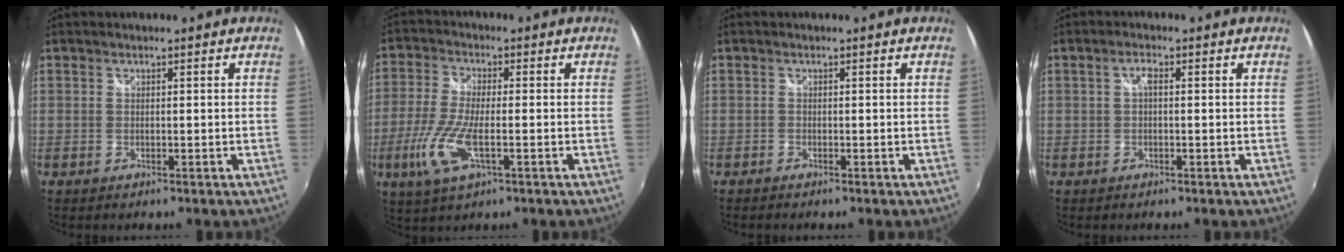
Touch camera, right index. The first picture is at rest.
{"total": 9.8, "force": [-3.4, 3.0, 8.7], "torque": [-0.196, -0.014, -0.068]}
{"total": 0.7, "force": [-0.6, 0.0, 0.3], "torque": [-0.008, -0.001, -0.013]}
{"total": 1.6, "force": [0.1, 0.5, 1.5], "torque": [-0.029, 0.007, -0.001]}